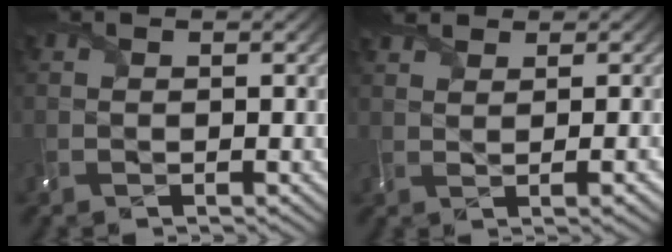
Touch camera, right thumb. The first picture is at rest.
{"total": 2.9, "force": [2.1, 0.7, 1.9], "torque": [-0.039, 0.007, 0.031]}